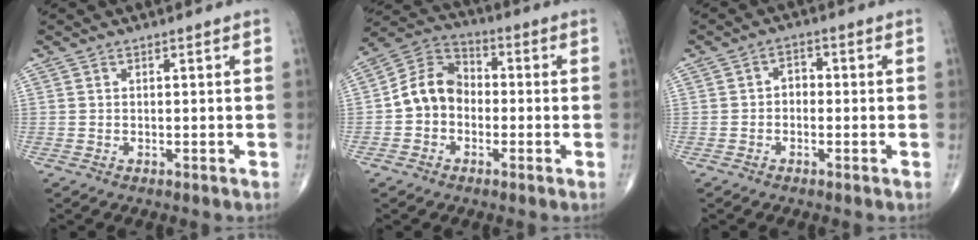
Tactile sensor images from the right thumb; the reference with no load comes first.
{"total": 9.3, "force": [-1.4, 7.5, 5.2], "torque": [-0.075, 0.039, -0.044]}
{"total": 2.4, "force": [-0.5, 1.8, 1.5], "torque": [-0.008, 0.015, -0.019]}